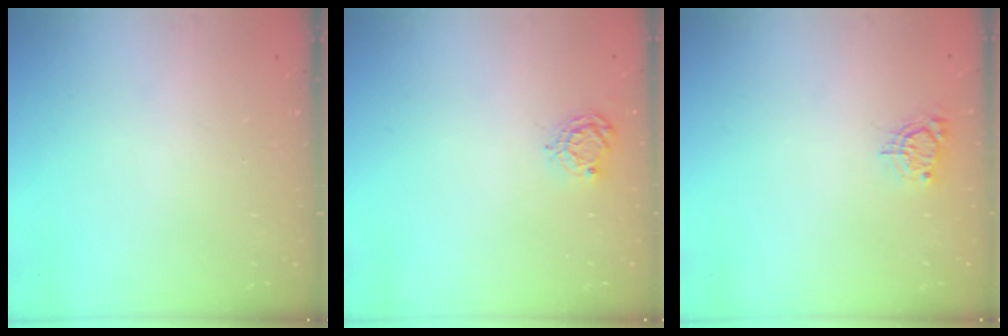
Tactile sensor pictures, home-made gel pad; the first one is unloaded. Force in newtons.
{"total": 5.1, "press": 5.1, "slide": 0.4}
{"total": 4.2, "press": 4.2, "slide": 0.4}